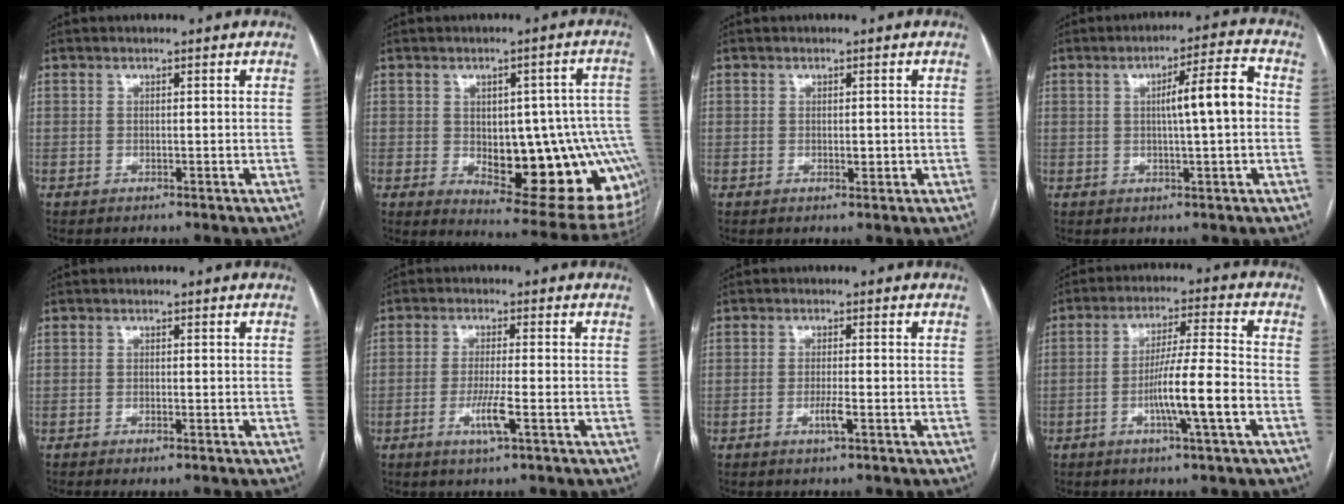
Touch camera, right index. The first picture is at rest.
{"total": 20.5, "force": [-3.2, 7.8, 18.7], "torque": [-0.161, 0.021, -0.014]}
{"total": 1.4, "force": [-0.1, 0.7, 1.2], "torque": [-0.017, -0.002, 0.001]}
{"total": 7.8, "force": [0.4, 0.5, 7.7], "torque": [-0.117, 0.016, 0.004]}
{"total": 1.4, "force": [-0.9, 0.2, 1.1], "torque": [-0.018, -0.003, -0.011]}
{"total": 4.9, "force": [-1.8, 0.0, 4.5], "torque": [-0.089, -0.011, -0.033]}
{"total": 2.6, "force": [-1.0, 0.1, 2.4], "torque": [-0.046, -0.004, -0.018]}
{"total": 10.0, "force": [-3.1, -0.3, 9.5], "torque": [-0.170, 0.000, -0.056]}